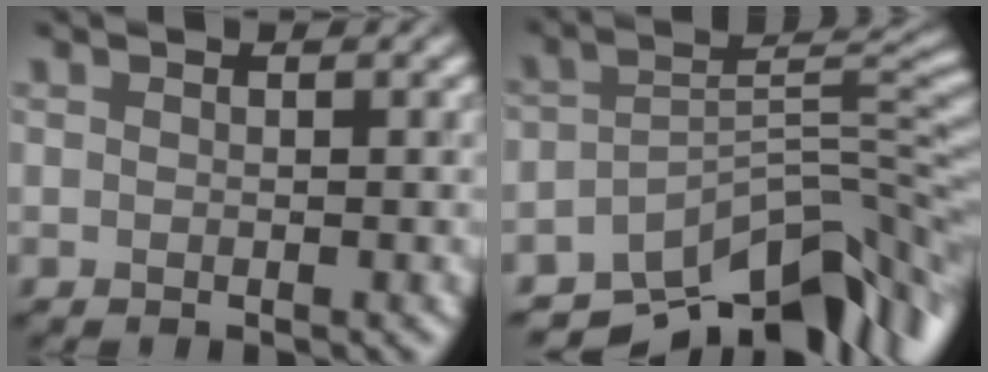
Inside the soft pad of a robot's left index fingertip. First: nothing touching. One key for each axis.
{"total": 10.8, "fx": -8.0, "fy": 4.1, "fz": 5.9, "tx": -0.074, "ty": -0.004, "tz": -0.132}